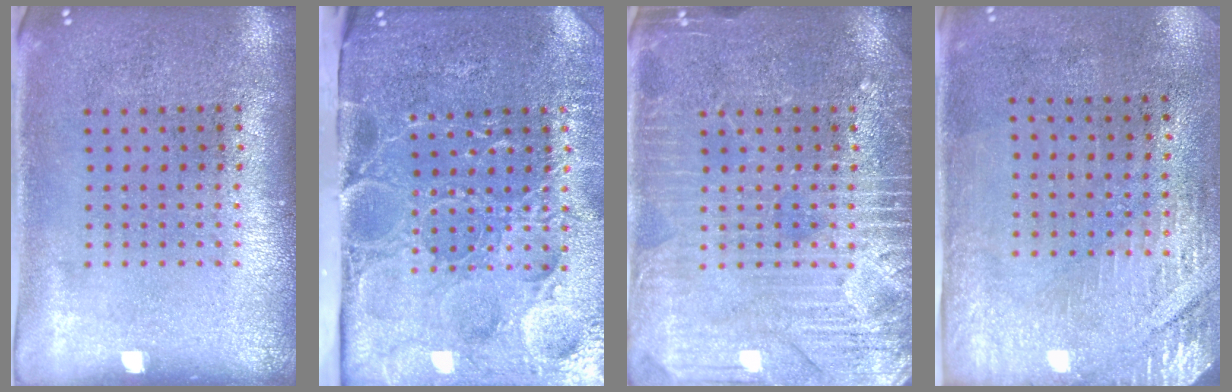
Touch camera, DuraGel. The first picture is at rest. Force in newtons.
{"total": 5.1, "press": 4.3, "slide": 2.8}
{"total": 5.2, "press": 5.1, "slide": 0.7}
{"total": 2.9, "press": 2.5, "slide": 1.4}